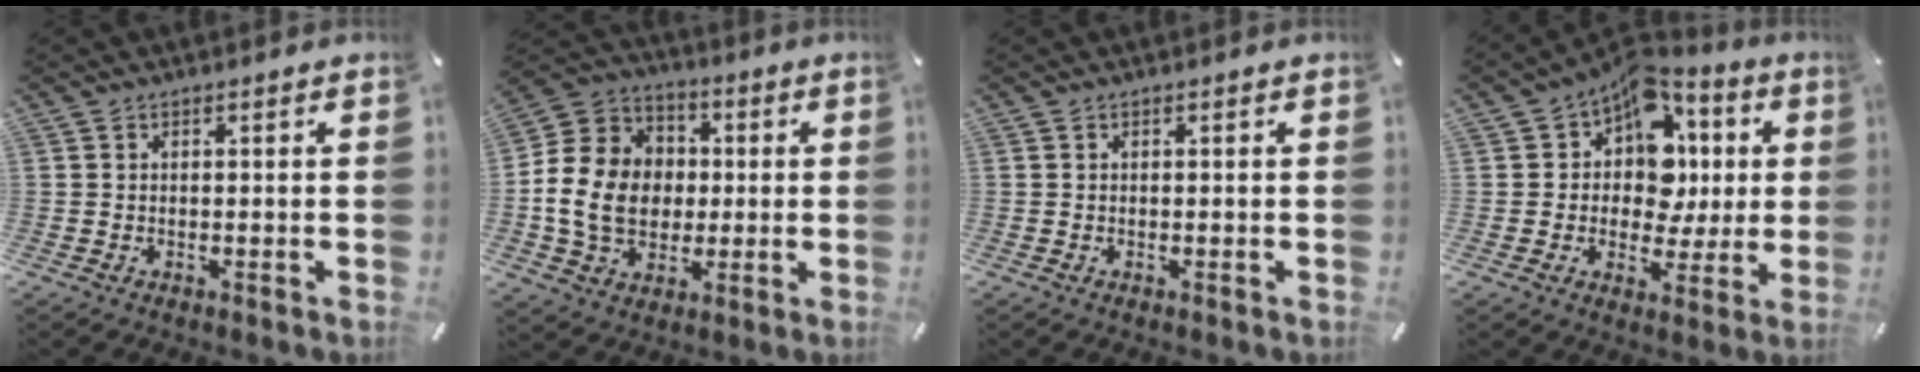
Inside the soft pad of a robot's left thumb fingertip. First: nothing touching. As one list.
[{"total": 14.6, "force": [-1.6, 12.5, 7.4], "torque": [-0.172, 0.022, -0.027]}, {"total": 0.0}, {"total": 13.1, "force": [4.4, 10.4, 6.5], "torque": [-0.102, -0.034, 0.084]}]